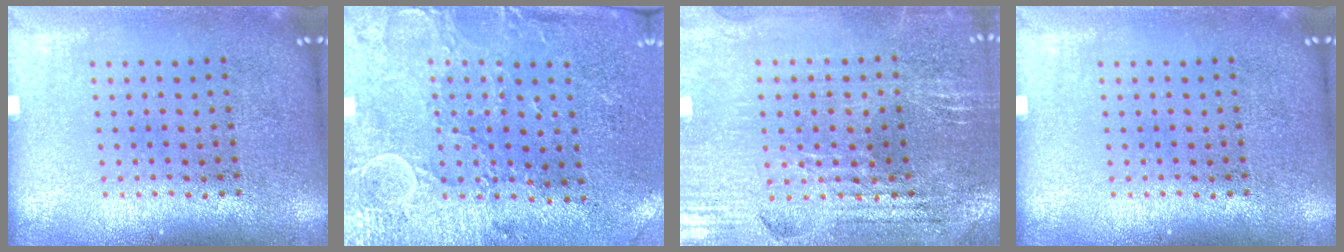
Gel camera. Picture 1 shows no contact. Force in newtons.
{"total": 2.9, "press": 2.5, "slide": 1.5}
{"total": 2.9, "press": 2.8, "slide": 0.5}
{"total": 0.0}